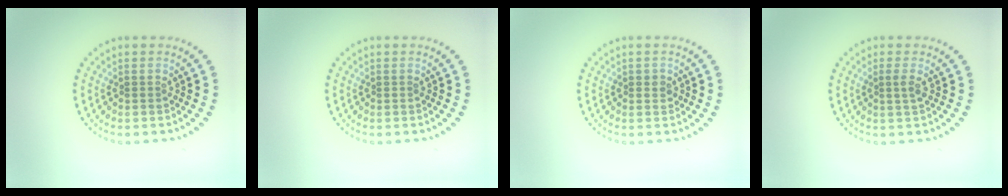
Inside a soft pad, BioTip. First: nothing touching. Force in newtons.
{"total": 0.0}
{"total": 1.0, "press": 0.9, "slide": 0.4}
{"total": 1.0, "press": 0.9, "slide": 0.6}